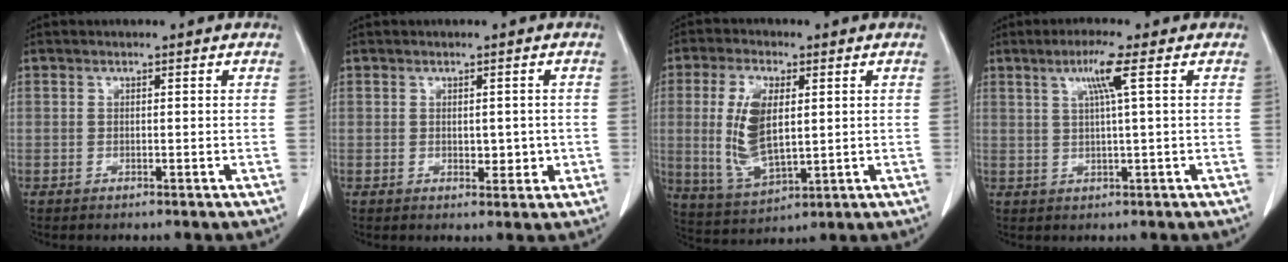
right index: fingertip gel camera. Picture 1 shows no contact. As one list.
[{"total": 3.3, "force": [-0.3, 1.9, 2.7], "torque": [-0.034, 0.003, 0.004]}, {"total": 11.0, "force": [1.0, 4.6, 10.0], "torque": [-0.220, 0.000, 0.029]}, {"total": 4.9, "force": [1.8, -0.6, 4.5], "torque": [-0.084, 0.002, 0.034]}]